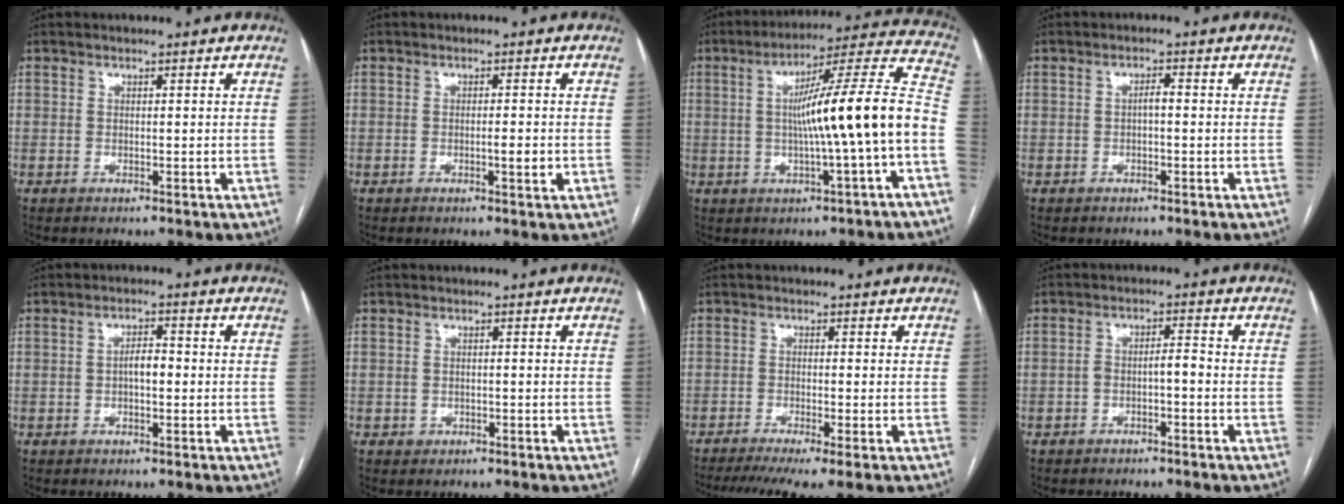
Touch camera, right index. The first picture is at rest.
{"total": 2.0, "force": [-0.5, 0.3, 1.9], "torque": [-0.030, -0.001, -0.007]}
{"total": 16.5, "force": [-1.8, -0.4, 16.4], "torque": [-0.239, 0.027, -0.031]}
{"total": 1.4, "force": [-0.1, 0.4, 1.3], "torque": [-0.023, 0.004, -0.001]}
{"total": 3.0, "force": [-0.2, 1.2, 2.7], "torque": [-0.044, 0.007, -0.003]}
{"total": 1.3, "force": [-0.4, 1.2, 0.1], "torque": [0.001, 0.004, -0.003]}
{"total": 7.7, "force": [-5.5, 0.5, 5.5], "torque": [-0.088, -0.013, -0.089]}
{"total": 2.7, "force": [-1.1, 0.8, 2.4], "torque": [-0.040, 0.016, -0.016]}